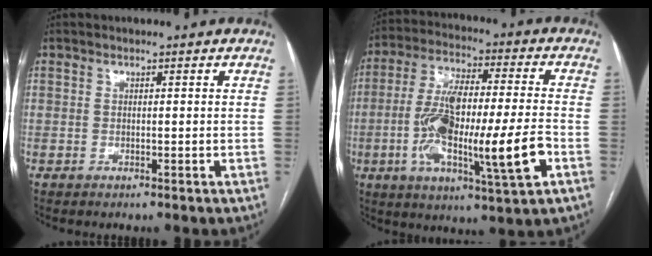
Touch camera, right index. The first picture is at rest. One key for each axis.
{"total": 18.8, "fx": -4.5, "fy": 2.5, "fz": 18.0, "tx": -0.316, "ty": -0.003, "tz": -0.073}